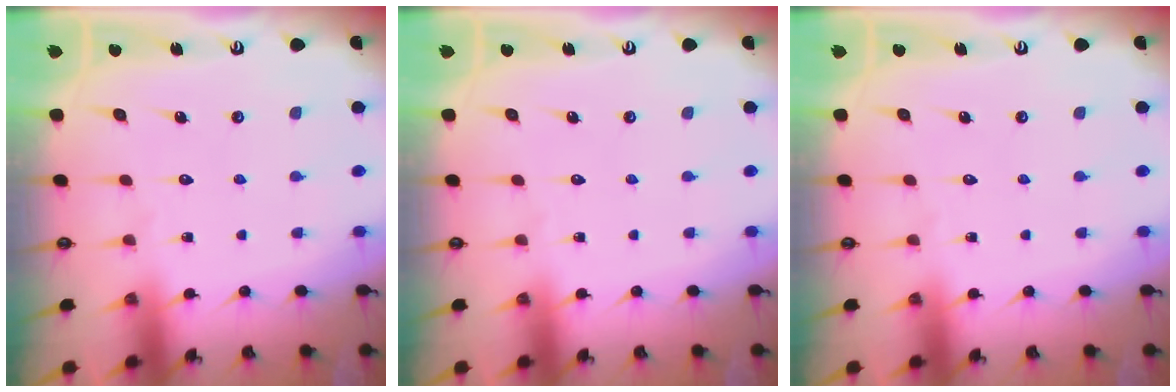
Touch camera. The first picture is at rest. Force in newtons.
{"total": 0.0}
{"total": 0.0}